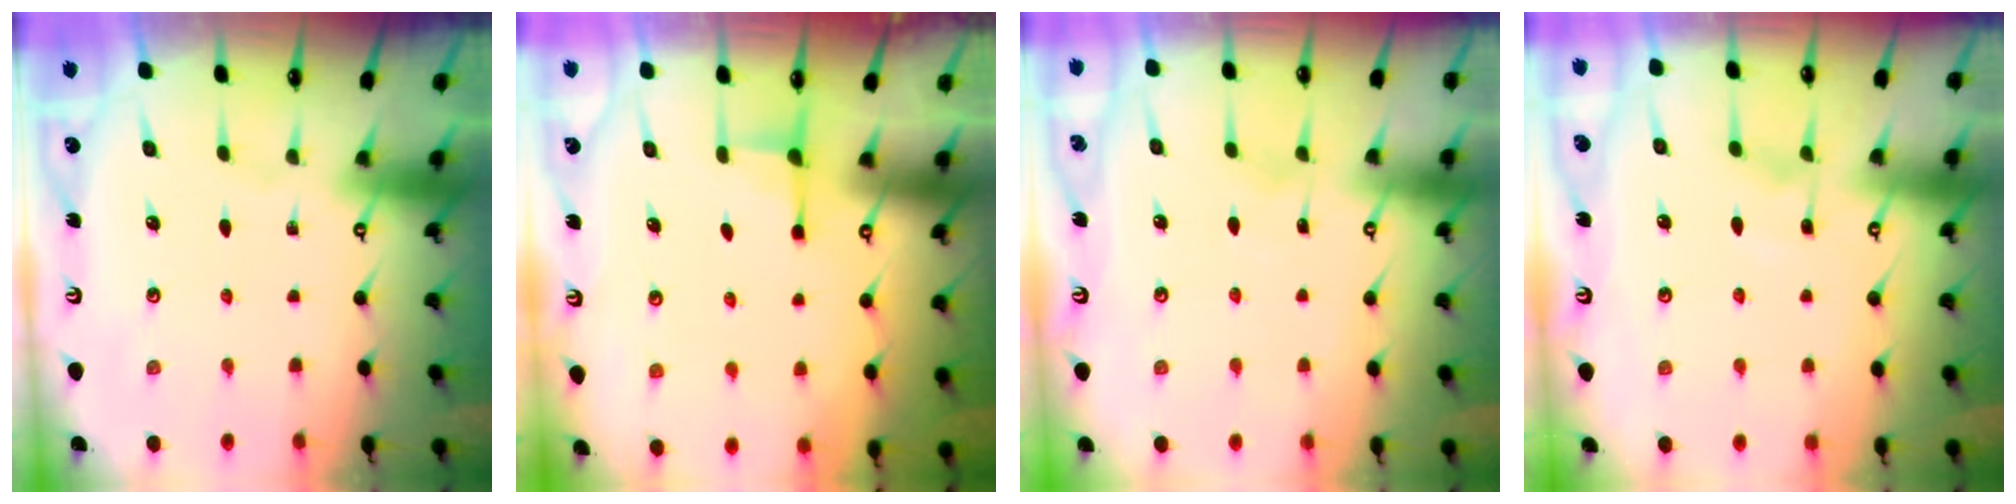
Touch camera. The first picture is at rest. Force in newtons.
{"total": 2.5, "press": 2.5, "slide": 0.5}
{"total": 3.6, "press": 3.6, "slide": 0.5}
{"total": 3.9, "press": 3.9, "slide": 0.5}